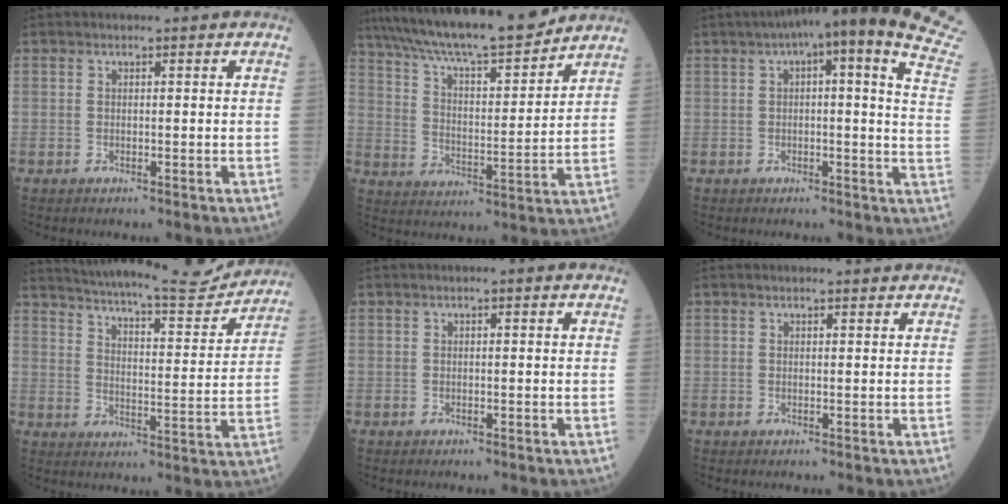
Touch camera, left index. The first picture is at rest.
{"total": 19.5, "force": [17.0, 1.8, 9.3], "torque": [-0.163, 0.007, 0.275]}
{"total": 21.1, "force": [15.5, 1.5, 14.3], "torque": [-0.191, 0.007, 0.162]}
{"total": 18.8, "force": [17.9, 1.1, 5.7], "torque": [-0.096, -0.038, 0.243]}
{"total": 0.7, "force": [0.3, 0.0, 0.6], "torque": [-0.012, 0.005, 0.002]}
{"total": 1.4, "force": [1.3, 0.1, 0.5], "torque": [-0.009, 0.006, 0.017]}